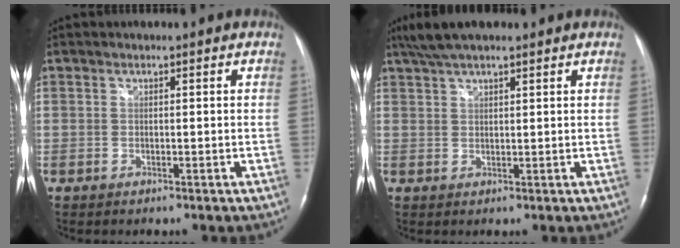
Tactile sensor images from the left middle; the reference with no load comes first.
{"total": 6.7, "force": [5.3, 1.4, 3.9], "torque": [-0.073, 0.031, 0.094]}